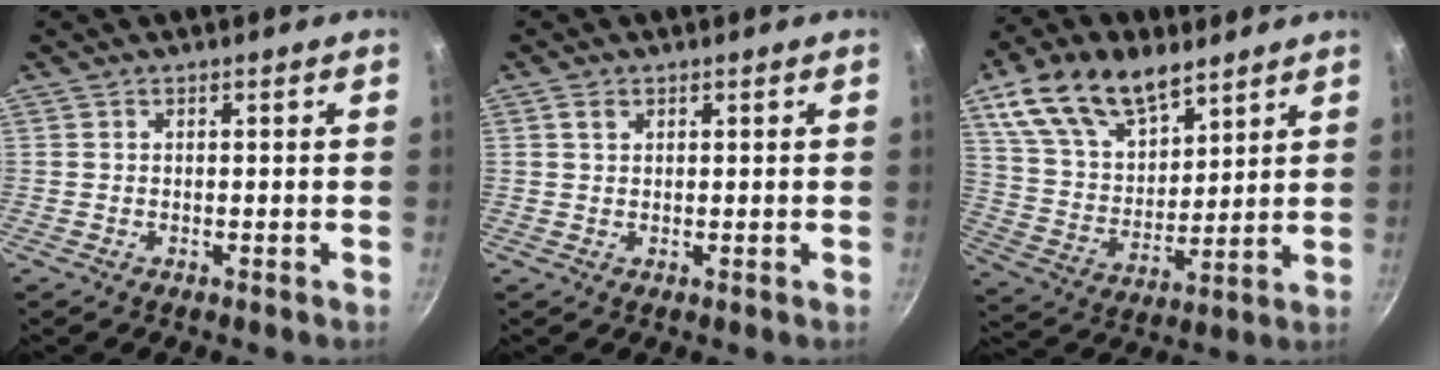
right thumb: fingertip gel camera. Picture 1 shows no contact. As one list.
[{"total": 1.4, "force": [0.8, 0.9, 0.8], "torque": [-0.011, 0.000, 0.012]}, {"total": 18.5, "force": [11.1, 10.2, 10.8], "torque": [-0.166, -0.040, 0.209]}]